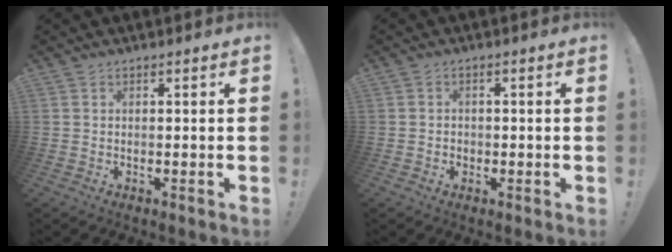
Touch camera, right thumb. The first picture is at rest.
{"total": 2.2, "force": [-0.8, 1.9, 0.6], "torque": [-0.002, -0.004, -0.015]}